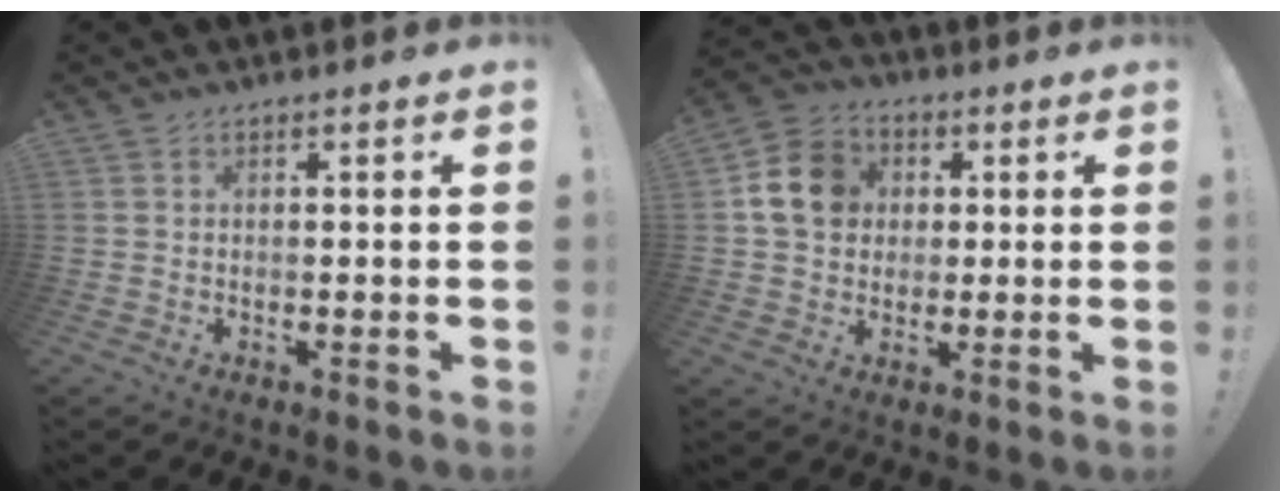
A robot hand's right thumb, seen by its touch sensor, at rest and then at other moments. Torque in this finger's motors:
{"motor_torque": [0.85, 0.82, 0.72, 0.00, 0.31]}